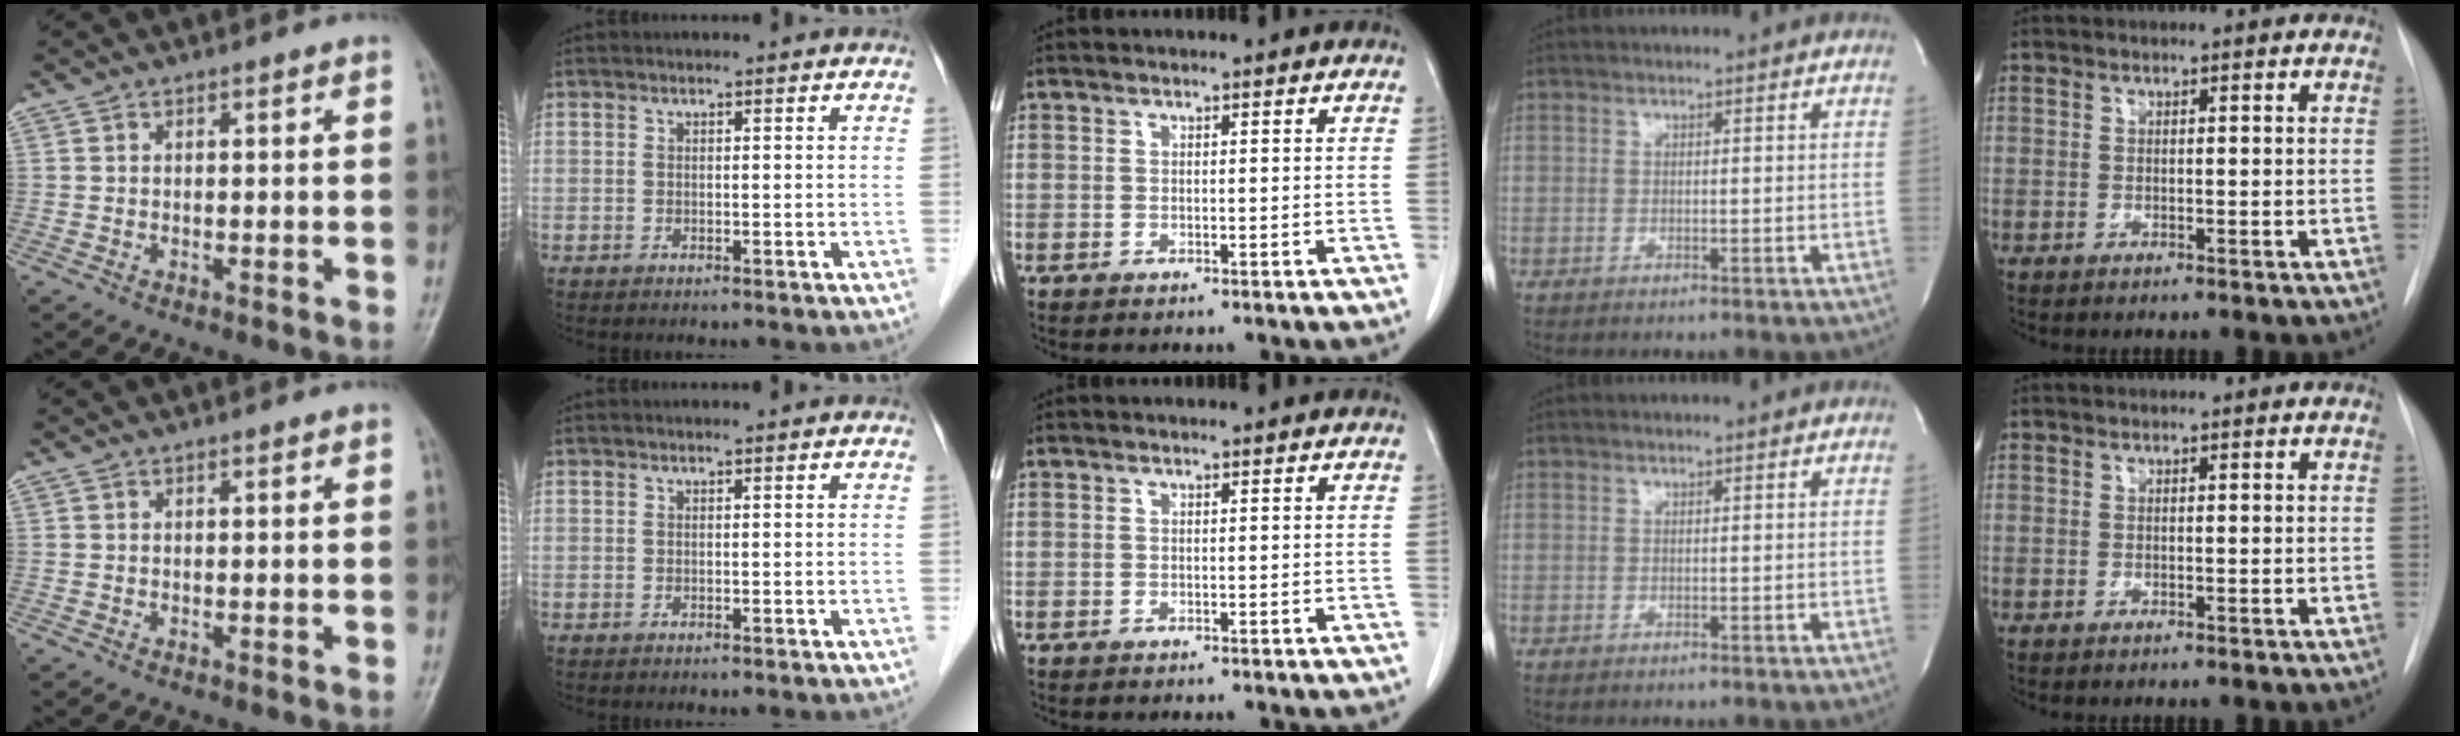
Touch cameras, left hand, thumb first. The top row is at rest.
{}